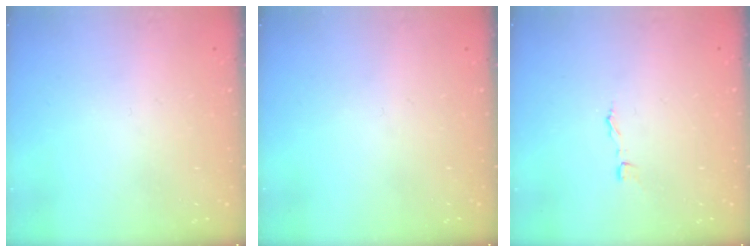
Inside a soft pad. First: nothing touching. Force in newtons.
{"total": 0.0}
{"total": 1.9, "press": 1.9, "slide": 0.1}